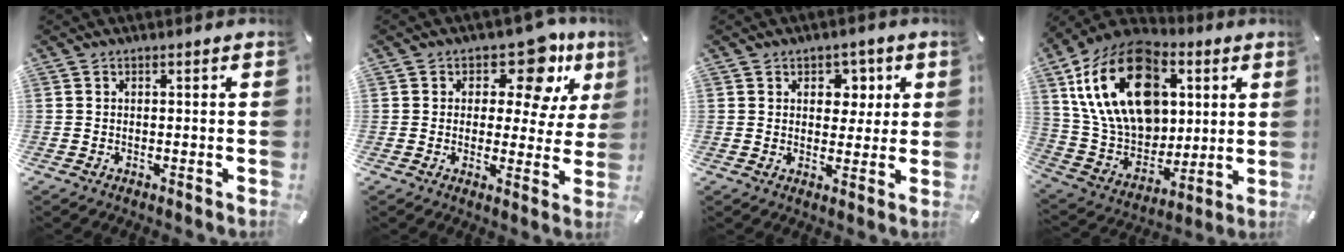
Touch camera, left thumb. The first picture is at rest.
{"total": 12.6, "force": [7.2, 6.5, 8.1], "torque": [-0.105, -0.047, 0.121]}
{"total": 5.7, "force": [1.9, 4.6, 2.7], "torque": [-0.016, -0.006, 0.024]}
{"total": 24.7, "force": [7.9, 17.6, 15.4], "torque": [-0.300, -0.021, 0.144]}